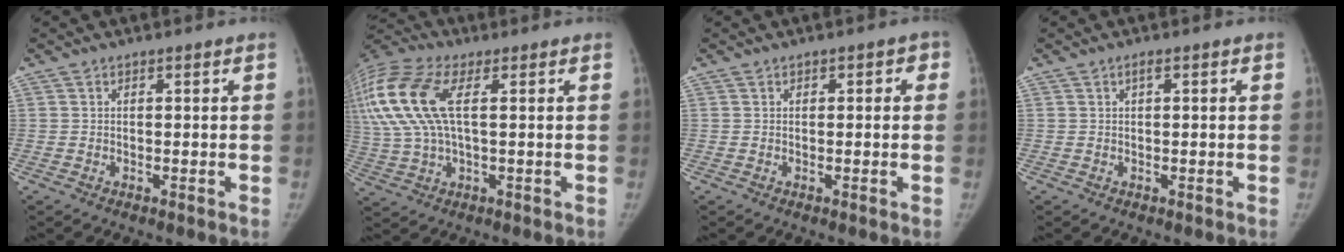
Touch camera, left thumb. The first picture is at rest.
{"total": 19.4, "force": [4.8, 9.3, 16.3], "torque": [-0.405, 0.021, 0.085]}
{"total": 1.9, "force": [0.4, 1.3, 1.3], "torque": [0.004, 0.005, -0.002]}
{"total": 0.9, "force": [0.4, 0.3, 0.8], "torque": [-0.013, 0.002, 0.003]}